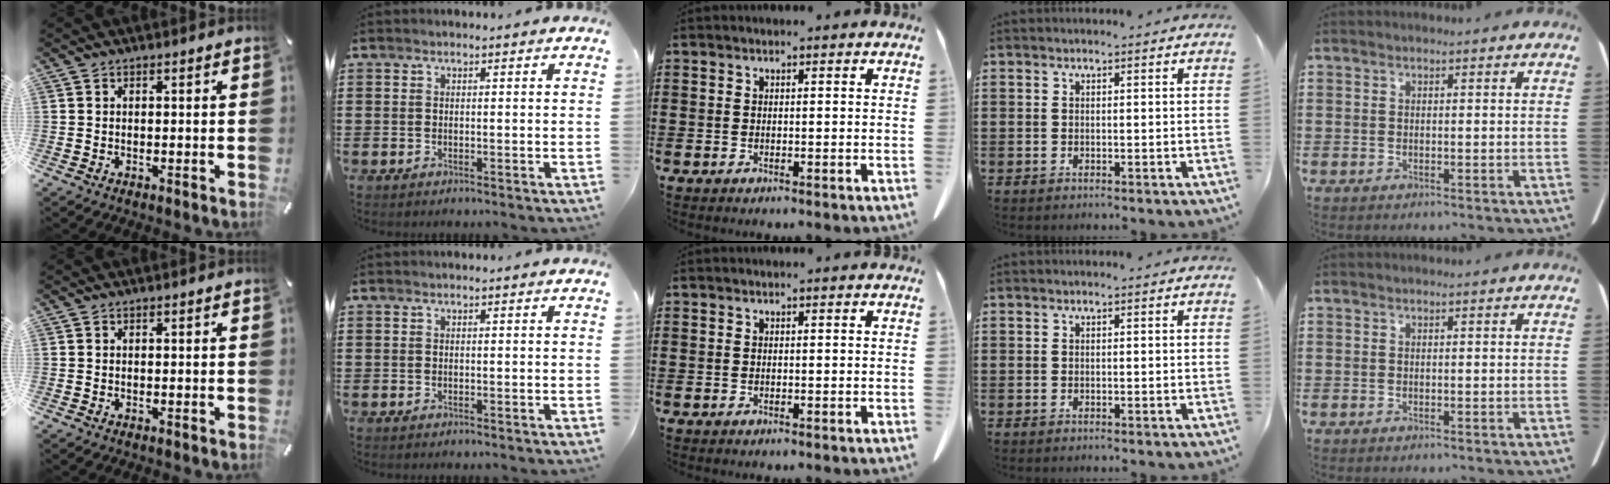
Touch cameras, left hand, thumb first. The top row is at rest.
{}